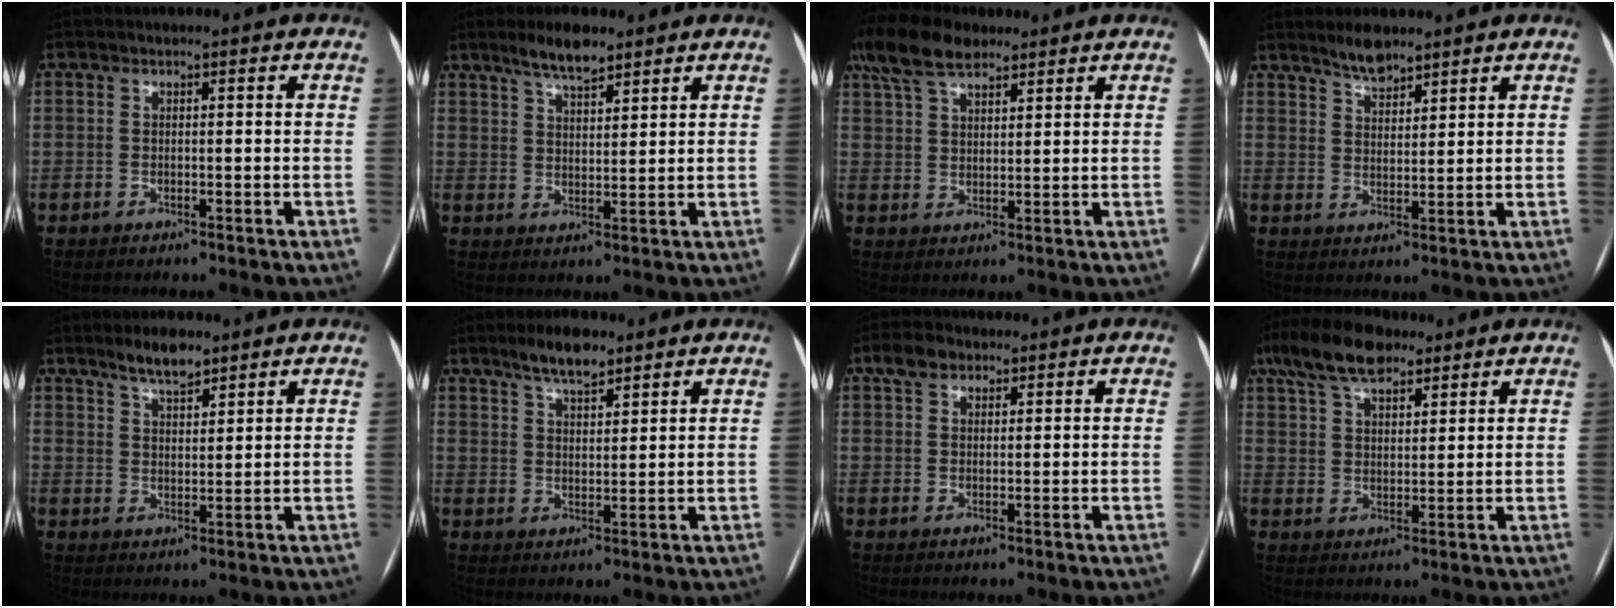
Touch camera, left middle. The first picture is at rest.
{"total": 6.0, "force": [4.7, 1.5, 3.4], "torque": [-0.068, 0.006, 0.083]}
{"total": 9.7, "force": [7.3, 3.6, 5.2], "torque": [-0.113, 0.034, 0.138]}
{"total": 4.4, "force": [3.9, 1.1, 1.7], "torque": [-0.037, 0.001, 0.071]}
{"total": 5.3, "force": [4.3, 1.3, 2.8], "torque": [-0.057, 0.004, 0.076]}
{"total": 6.4, "force": [4.9, 1.7, 3.6], "torque": [-0.070, 0.006, 0.088]}
{"total": 3.6, "force": [2.4, 2.2, 1.6], "torque": [-0.035, 0.016, 0.045]}
{"total": 10.7, "force": [7.7, 4.1, 6.2], "torque": [-0.124, 0.028, 0.140]}